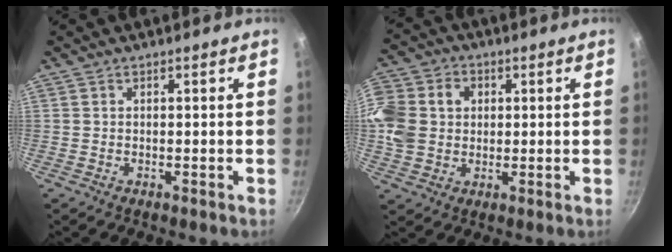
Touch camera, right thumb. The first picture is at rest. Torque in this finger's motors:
{"motor_torque": [0.09, 0.08, 0.97, 0.19, 0.06]}